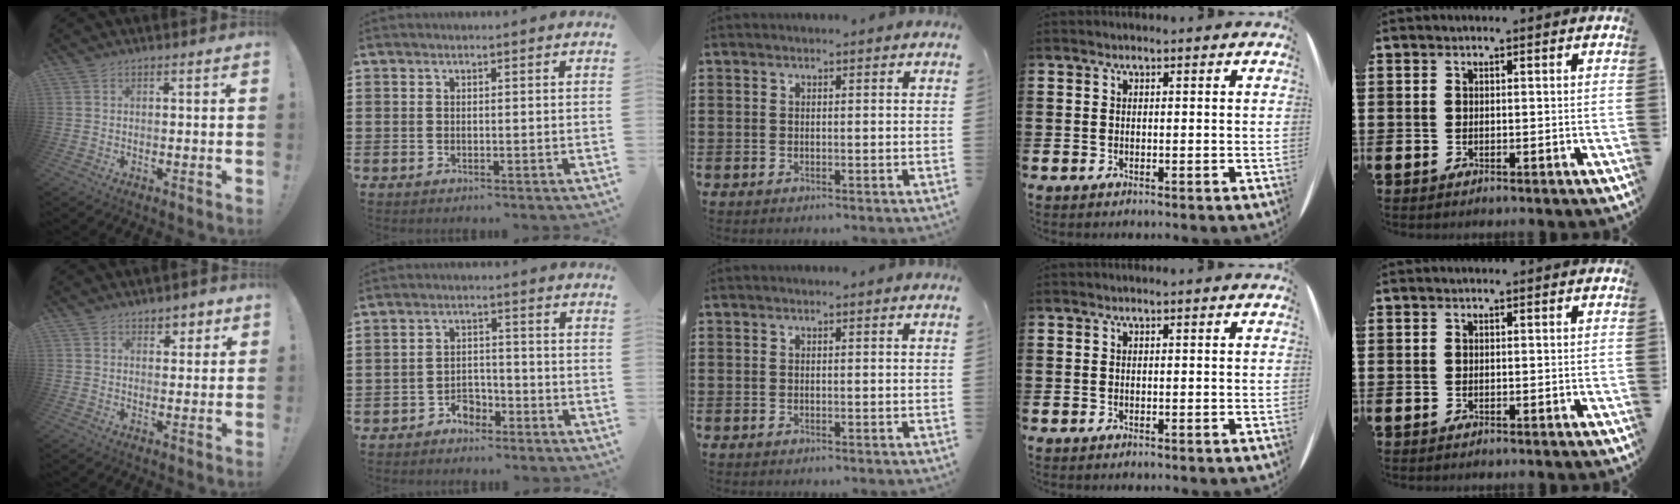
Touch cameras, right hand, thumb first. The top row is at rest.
{"thumb": {"total": 3.7, "force": [2.4, 2.7, 0.6], "torque": [0.010, -0.018, 0.039]}, "index": {"total": 3.3, "force": [-2.7, 1.7, 0.8], "torque": [-0.019, 0.009, -0.054]}}